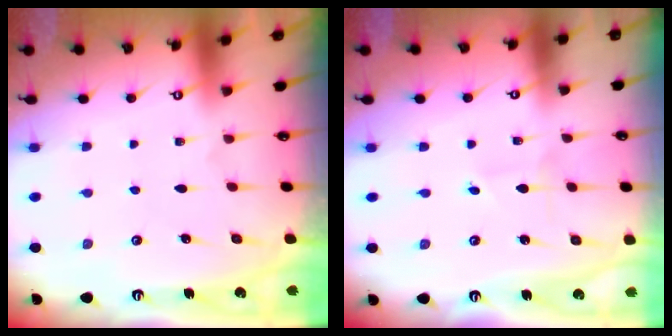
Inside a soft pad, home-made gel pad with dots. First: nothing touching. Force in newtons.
{"total": 0.7, "press": 0.7, "slide": 0.0}